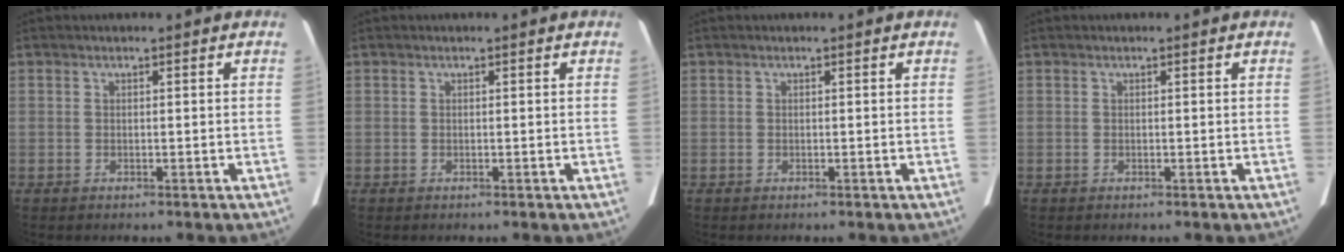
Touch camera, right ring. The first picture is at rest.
{"total": 0.0}
{"total": 0.0}
{"total": 0.0}